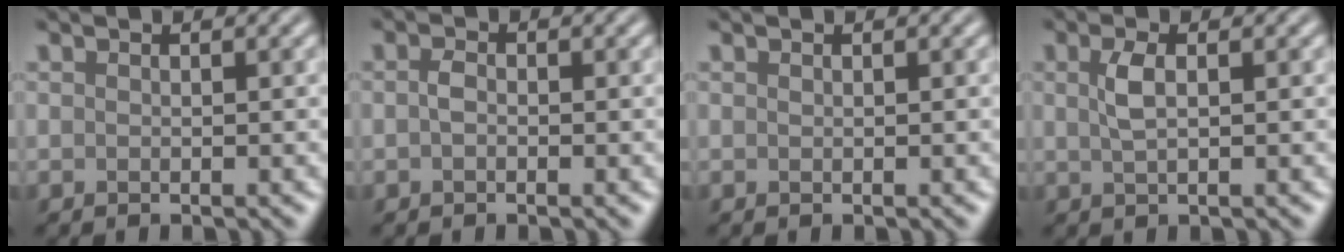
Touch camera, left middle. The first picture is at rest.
{"total": 1.1, "force": [-0.2, 0.8, 0.8], "torque": [-0.018, 0.002, -0.006]}
{"total": 0.0}
{"total": 2.0, "force": [0.6, 0.8, 1.8], "torque": [-0.041, 0.004, 0.010]}